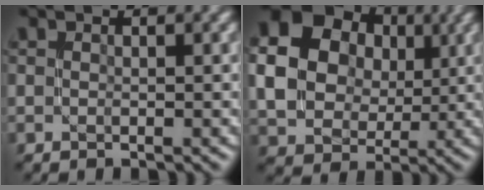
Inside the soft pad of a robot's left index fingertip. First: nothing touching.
{"total": 14.0, "force": [3.1, 12.0, 6.6], "torque": [-0.167, 0.031, 0.049]}